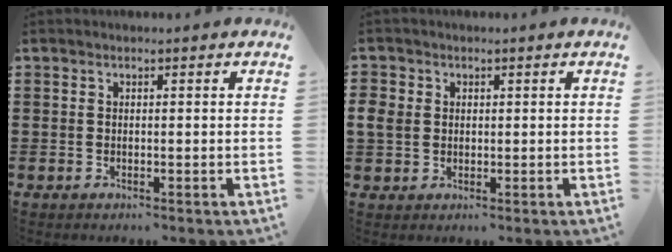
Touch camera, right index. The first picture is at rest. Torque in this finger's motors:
{"motor_torque": [0.74, 0.20, 0.06, 0.05]}